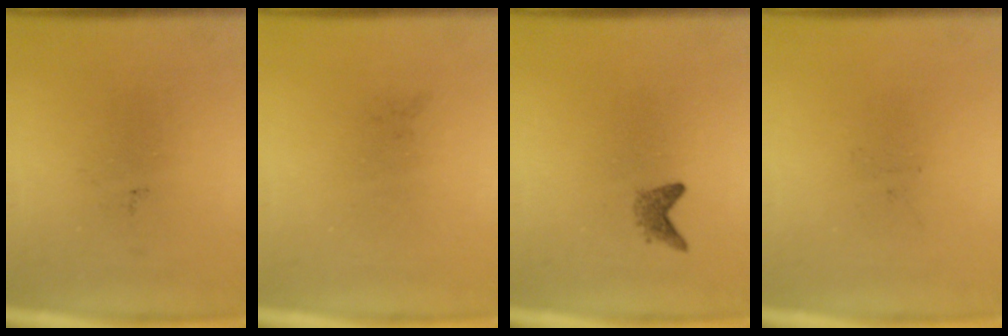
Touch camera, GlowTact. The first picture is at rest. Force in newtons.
{"total": 0.0}
{"total": 1.4}
{"total": 0.0}